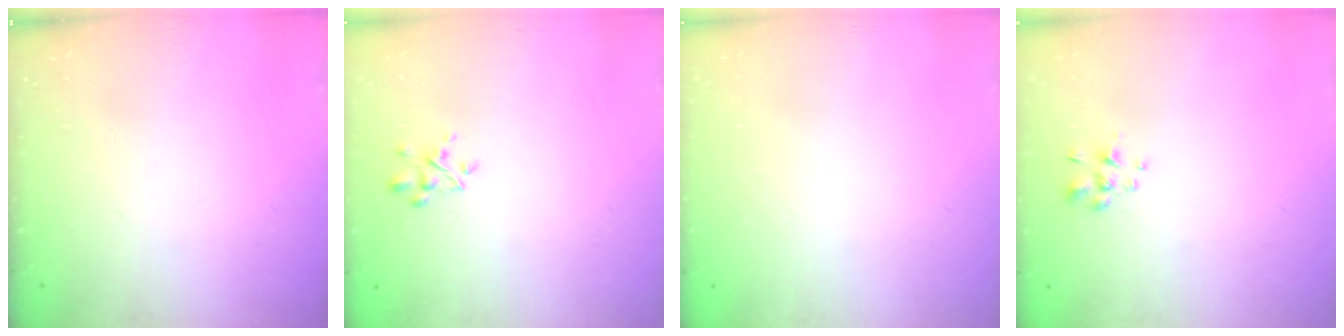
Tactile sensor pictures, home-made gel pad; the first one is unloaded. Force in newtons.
{"total": 3.0, "press": 2.8, "slide": 1.1}
{"total": 1.8, "press": 1.8, "slide": 0.2}
{"total": 1.6, "press": 1.4, "slide": 0.7}